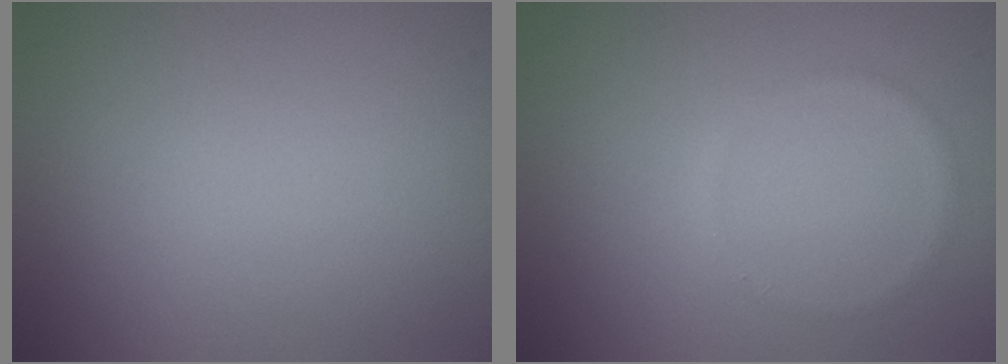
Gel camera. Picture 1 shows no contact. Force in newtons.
{"total": 0.8, "press": 0.8, "slide": 0.2}